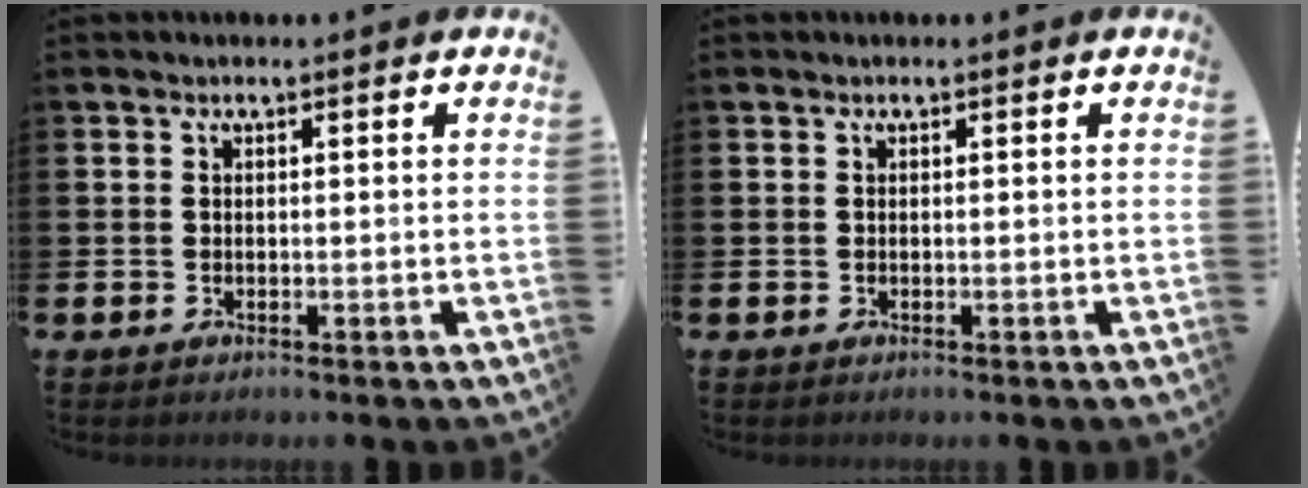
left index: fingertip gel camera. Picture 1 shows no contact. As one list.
[{"total": 0.0}]